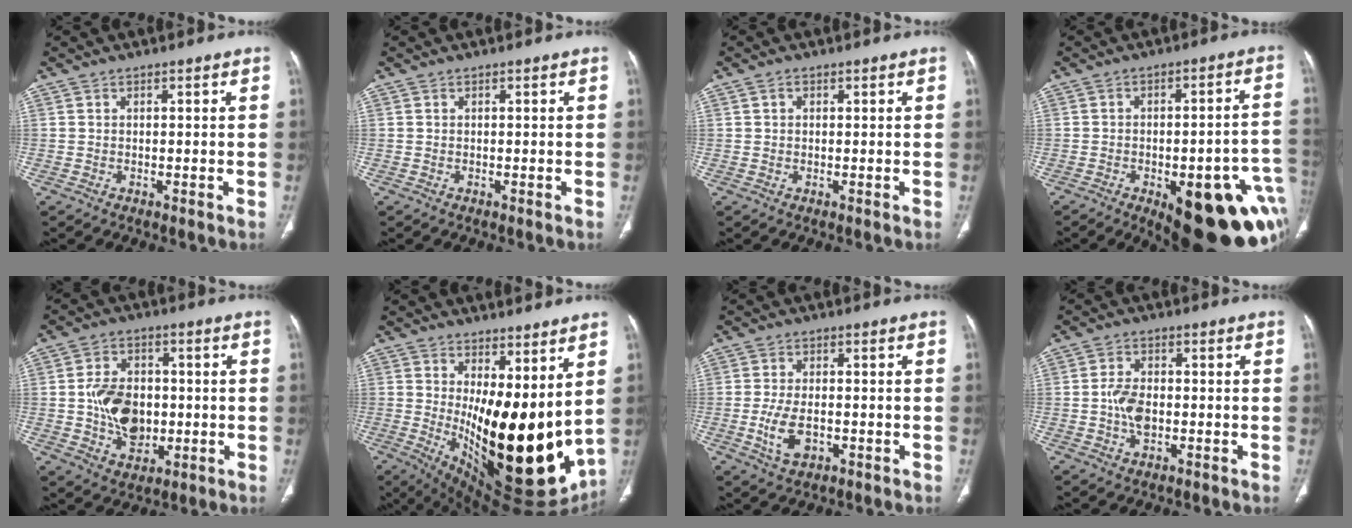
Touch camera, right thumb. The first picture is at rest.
{"total": 0.0}
{"total": 1.1, "force": [0.4, 0.8, 0.6], "torque": [-0.007, 0.002, 0.006]}
{"total": 24.2, "force": [-8.7, 8.9, 20.8], "torque": [-0.192, 0.026, -0.092]}
{"total": 12.0, "force": [-0.8, 8.7, 8.3], "torque": [-0.114, 0.008, -0.009]}
{"total": 23.5, "force": [1.8, 9.9, 21.2], "torque": [-0.297, -0.068, 0.057]}
{"total": 6.4, "force": [-1.6, 3.7, 5.0], "torque": [-0.099, 0.004, -0.023]}
{"total": 5.3, "force": [-0.9, 3.3, 4.1], "torque": [-0.077, 0.008, -0.018]}